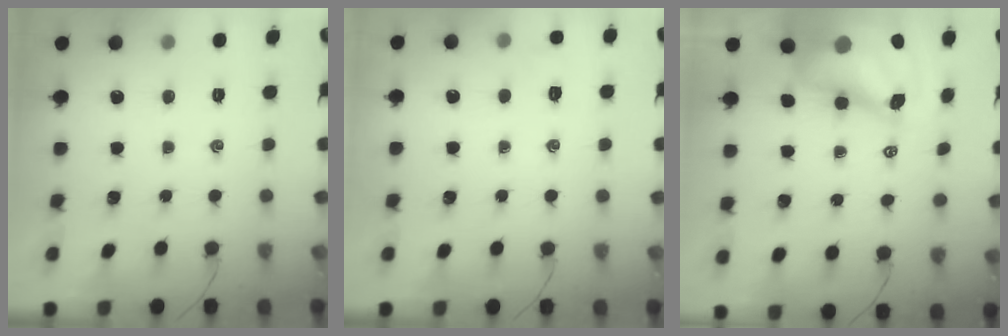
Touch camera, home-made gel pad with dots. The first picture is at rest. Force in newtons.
{"total": 3.8, "press": 3.7, "slide": 1.0}
{"total": 12.1, "press": 11.7, "slide": 3.4}